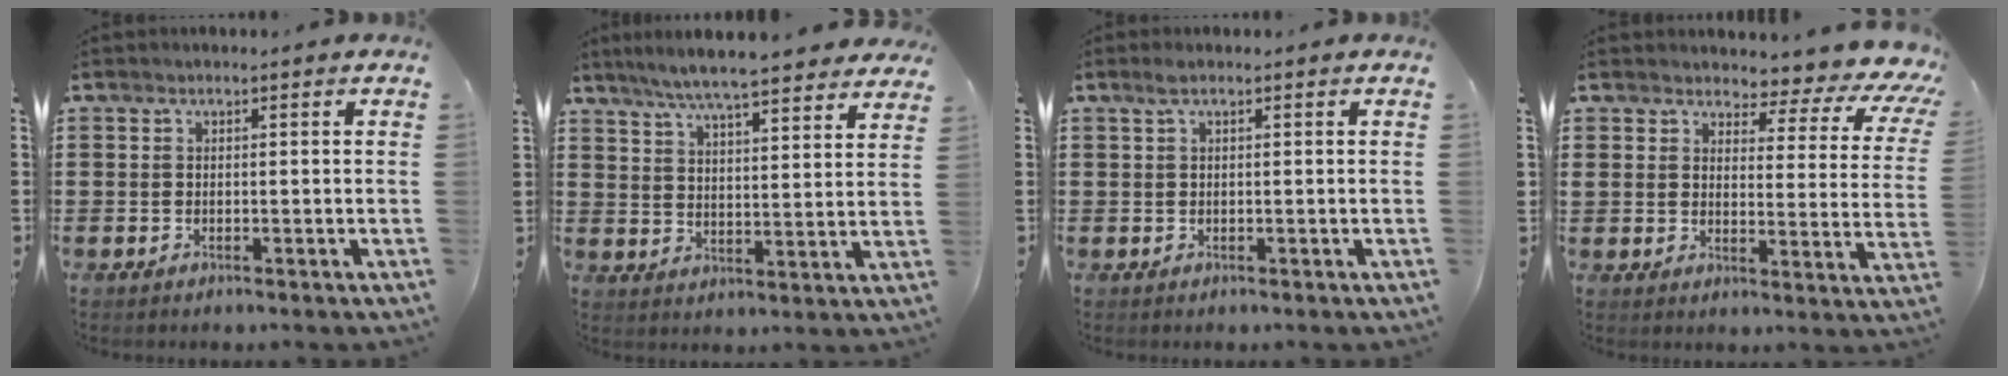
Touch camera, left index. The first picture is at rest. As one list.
[{"total": 6.8, "force": [6.1, 0.0, 2.8], "torque": [-0.077, -0.028, 0.107]}, {"total": 1.0, "force": [0.5, 0.1, 0.9], "torque": [-0.019, 0.001, 0.009]}, {"total": 4.3, "force": [3.6, 1.5, 1.9], "torque": [-0.050, -0.025, 0.056]}]